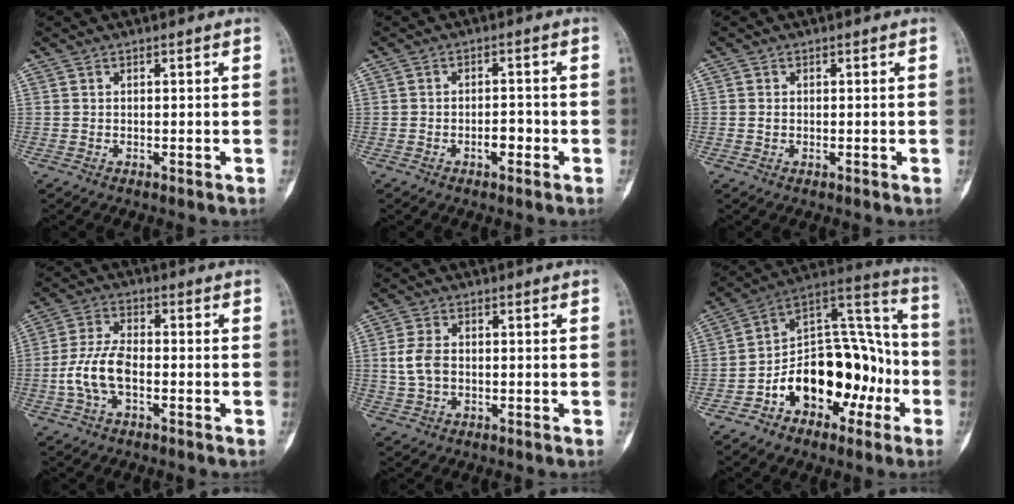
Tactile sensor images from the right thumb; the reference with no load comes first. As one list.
[{"total": 3.1, "force": [-1.2, 1.6, 2.3], "torque": [-0.024, 0.011, -0.021]}, {"total": 0.8, "force": [0.0, 0.7, 0.4], "torque": [-0.008, 0.001, 0.000]}, {"total": 8.4, "force": [-2.0, 4.2, 7.0], "torque": [-0.156, 0.023, -0.041]}, {"total": 5.1, "force": [0.0, 3.4, 3.8], "torque": [-0.080, 0.007, 0.001]}, {"total": 22.0, "force": [-6.9, 13.7, 15.8], "torque": [-0.194, 0.088, -0.098]}]